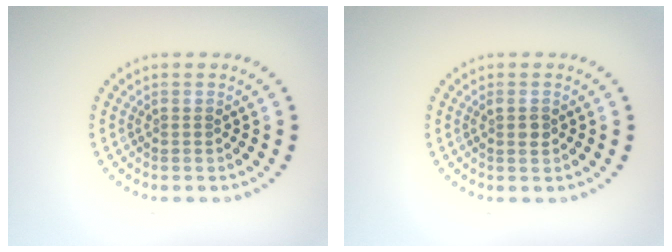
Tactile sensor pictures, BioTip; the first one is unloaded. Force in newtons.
{"total": 1.1, "press": 1.0, "slide": 0.4}